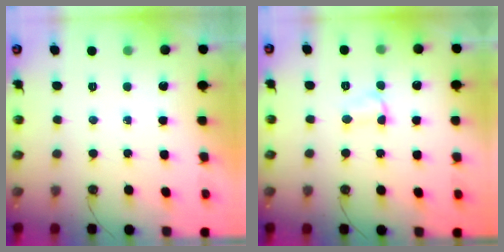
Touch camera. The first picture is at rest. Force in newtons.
{"total": 3.6, "press": 3.5, "slide": 0.5}